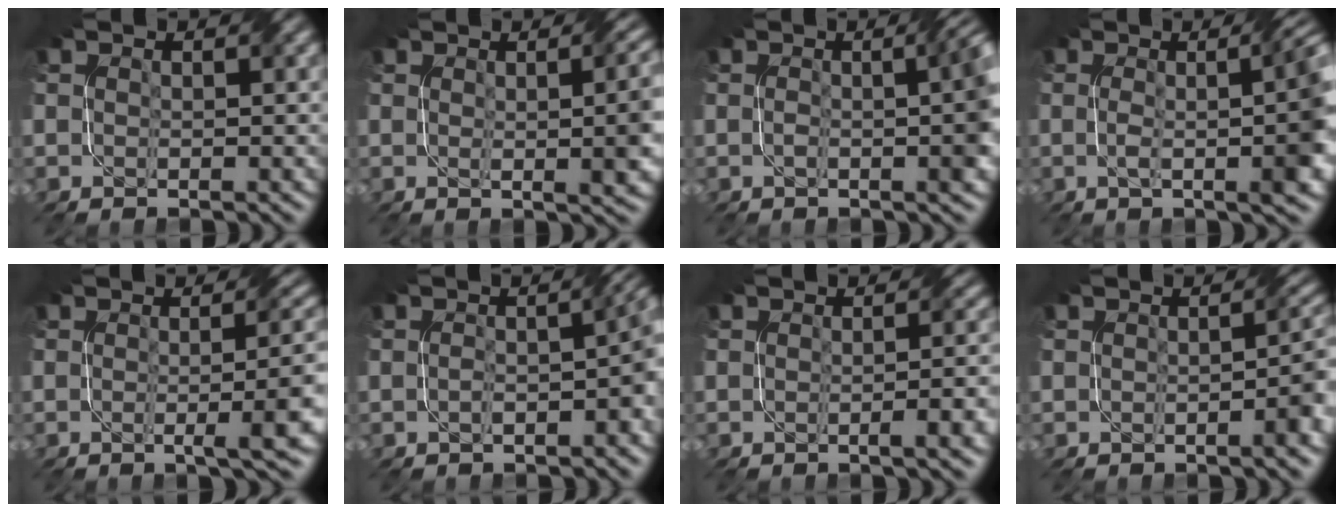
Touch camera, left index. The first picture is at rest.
{"total": 7.0, "force": [0.3, 2.3, 6.5], "torque": [-0.048, 0.010, 0.006]}
{"total": 5.9, "force": [-0.1, 1.9, 5.6], "torque": [-0.050, 0.010, -0.005]}
{"total": 10.1, "force": [0.0, 3.8, 9.4], "torque": [-0.095, 0.017, -0.006]}
{"total": 6.4, "force": [-0.7, 1.7, 6.1], "torque": [-0.062, -0.001, -0.008]}
{"total": 4.4, "force": [-1.1, 1.3, 4.0], "torque": [-0.058, 0.006, -0.018]}
{"total": 3.9, "force": [-0.7, 1.1, 3.6], "torque": [-0.030, 0.004, -0.012]}
{"total": 3.2, "force": [-0.7, 0.8, 3.1], "torque": [-0.025, 0.011, -0.014]}